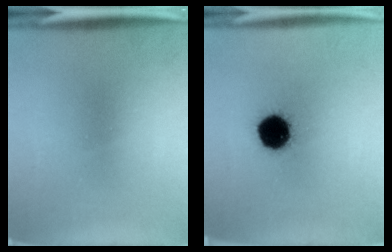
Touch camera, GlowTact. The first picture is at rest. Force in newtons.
{"total": 13.1}